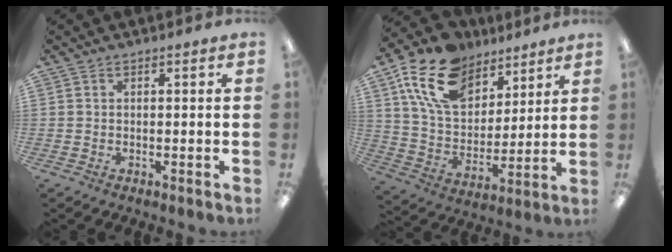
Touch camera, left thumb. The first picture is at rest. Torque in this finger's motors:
{"motor_torque": [0.44, 0.55, 1.68, -1.09, 0.43]}